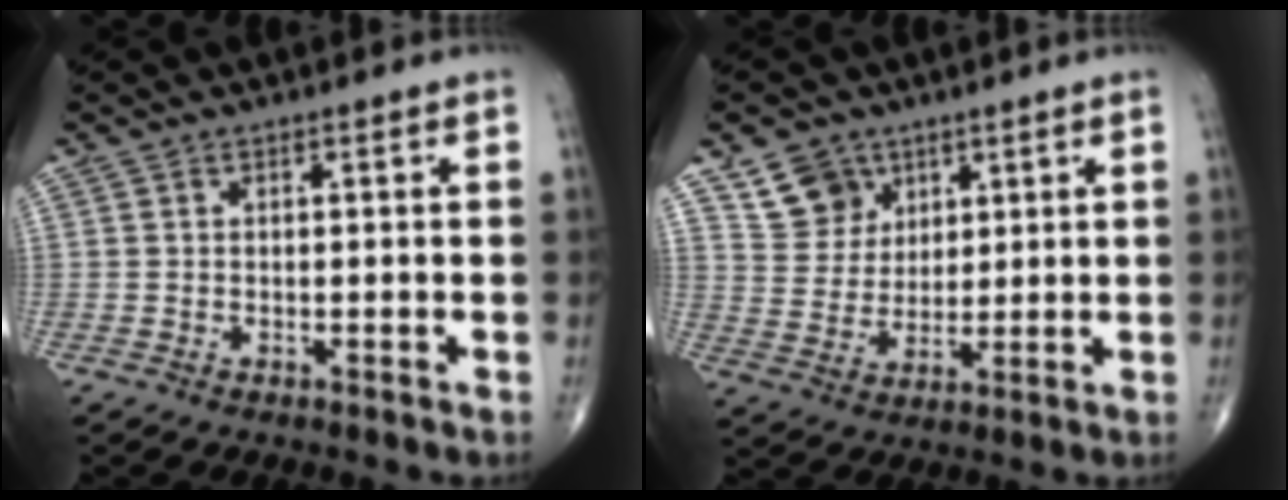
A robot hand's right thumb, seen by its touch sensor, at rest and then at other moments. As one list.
[{"total": 8.0, "force": [4.8, 6.1, 1.7], "torque": [0.000, -0.032, 0.096]}]